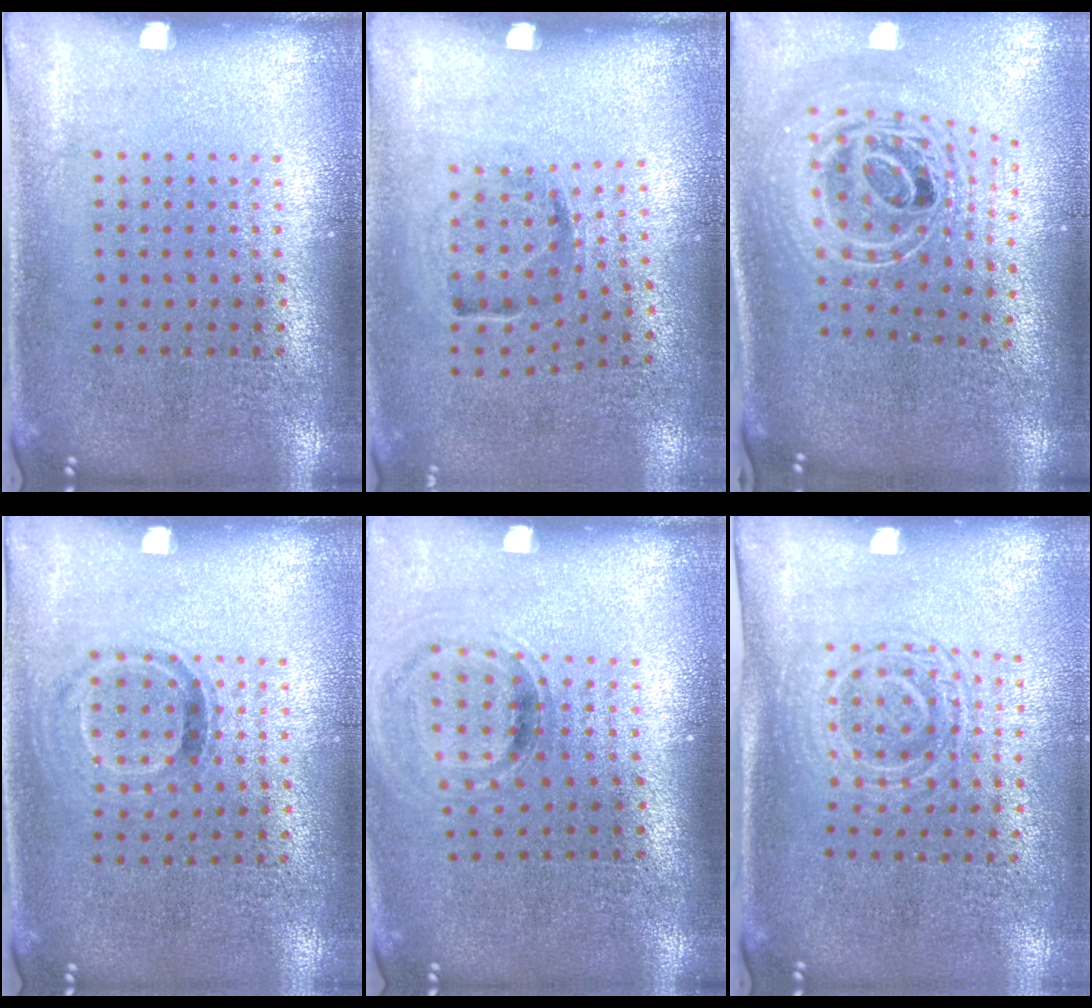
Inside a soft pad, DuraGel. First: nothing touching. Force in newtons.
{"total": 1.1, "press": 0.8, "slide": 0.8}
{"total": 2.7, "press": 1.9, "slide": 1.8}
{"total": 0.9, "press": 0.7, "slide": 0.5}
{"total": 0.9, "press": 0.8, "slide": 0.2}
{"total": 1.6, "press": 1.4, "slide": 0.7}